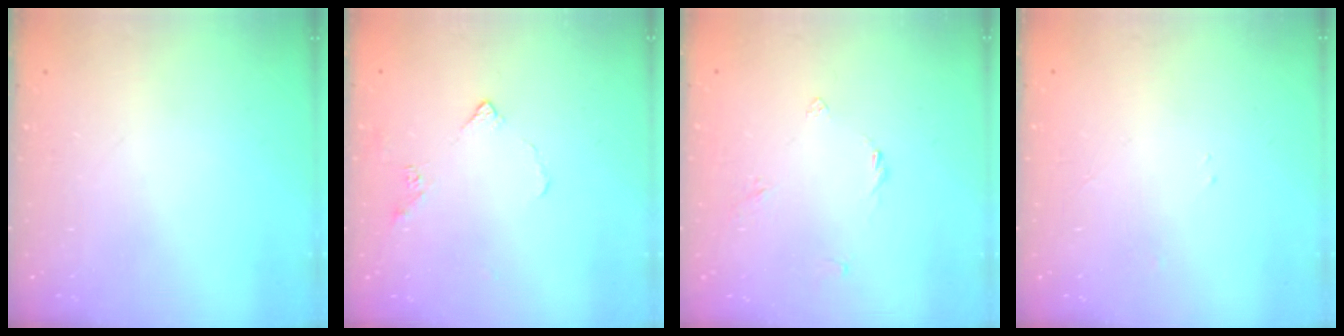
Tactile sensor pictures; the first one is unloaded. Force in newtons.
{"total": 3.4, "press": 3.4, "slide": 0.7}
{"total": 2.4, "press": 2.4, "slide": 0.5}
{"total": 2.3, "press": 2.3, "slide": 0.3}